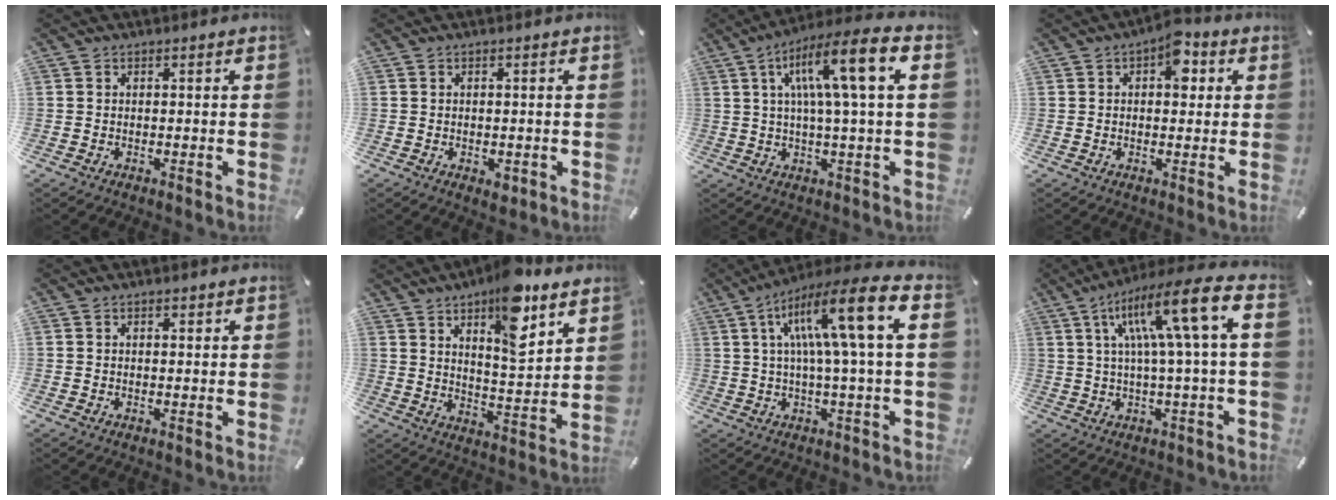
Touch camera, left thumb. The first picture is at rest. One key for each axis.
{"total": 1.9, "fx": -0.6, "fy": 1.3, "fz": 1.2, "tx": -0.019, "ty": 0.002, "tz": -0.009}
{"total": 14.4, "fx": 4.2, "fy": 2.4, "fz": 13.5, "tx": -0.230, "ty": -0.004, "tz": 0.062}
{"total": 6.5, "fx": 2.1, "fy": 3.7, "fz": 4.9, "tx": -0.053, "ty": -0.004, "tz": 0.026}
{"total": 0.9, "fx": 0.4, "fy": 0.5, "fz": 0.6, "tx": -0.011, "ty": 0.004, "tz": 0.006}
{"total": 14.3, "fx": 9.5, "fy": 5.3, "fz": 9.3, "tx": -0.131, "ty": -0.057, "tz": 0.160}
{"total": 16.9, "fx": 4.7, "fy": 2.1, "fz": 16.1, "tx": -0.279, "ty": -0.010, "tz": 0.062}
{"total": 17.3, "fx": 5.4, "fy": 2.0, "fz": 16.3, "tx": -0.283, "ty": -0.014, "tz": 0.072}